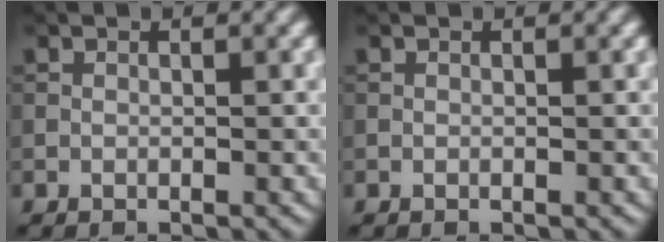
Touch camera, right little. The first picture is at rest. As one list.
[{"total": 0.0}]